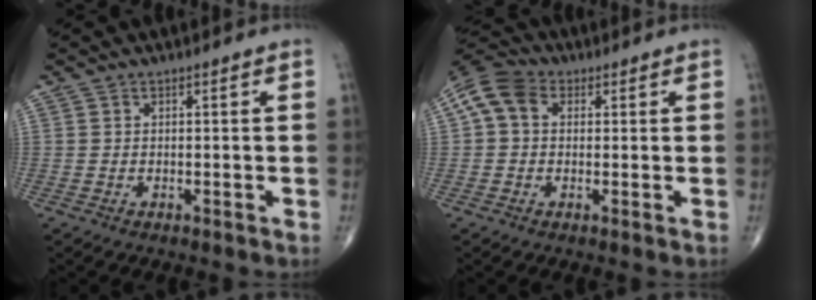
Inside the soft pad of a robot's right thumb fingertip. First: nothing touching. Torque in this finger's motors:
{"motor_torque": [0.25, 0.83, 0.21, -0.26, 0.06]}